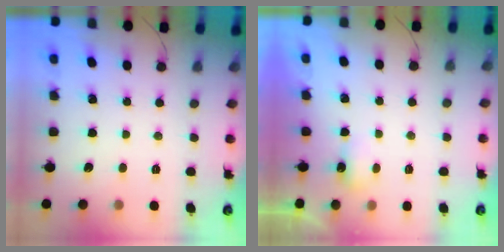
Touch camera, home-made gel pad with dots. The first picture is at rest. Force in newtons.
{"total": 3.0, "press": 2.9, "slide": 0.9}